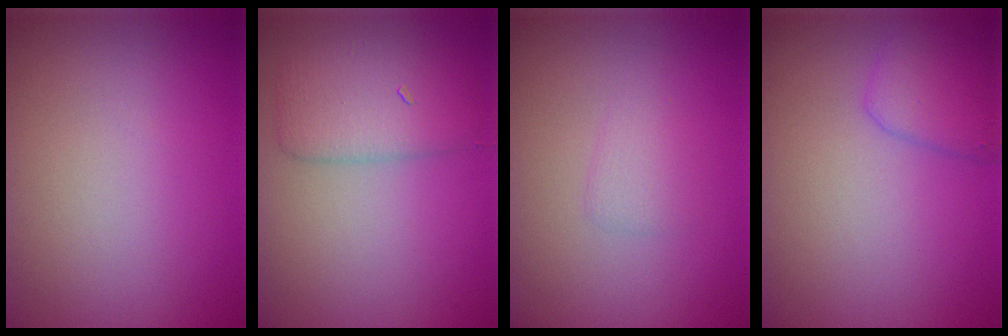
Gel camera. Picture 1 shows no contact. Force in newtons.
{"total": 3.6, "press": 3.6, "slide": 0.2}
{"total": 1.2, "press": 1.2, "slide": 0.1}
{"total": 2.5, "press": 2.5, "slide": 0.2}